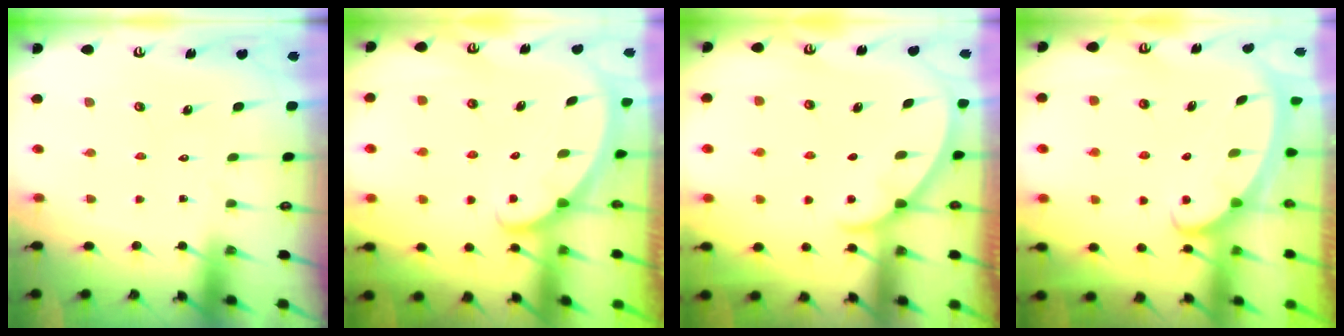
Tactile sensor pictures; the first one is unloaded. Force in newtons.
{"total": 1.9, "press": 1.9, "slide": 0.0}
{"total": 1.8, "press": 1.8, "slide": 0.1}
{"total": 2.3, "press": 2.3, "slide": 0.3}